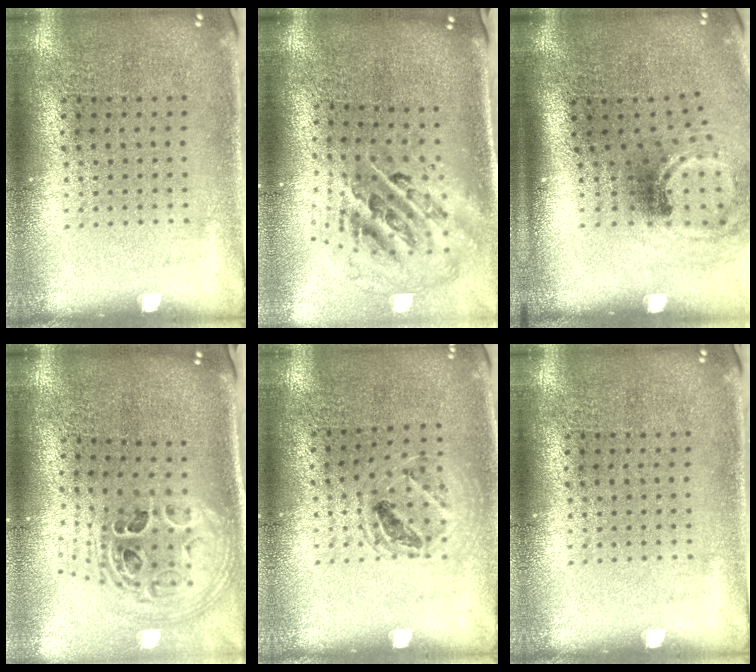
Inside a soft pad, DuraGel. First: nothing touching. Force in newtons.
{"total": 2.8, "press": 1.9, "slide": 2.1}
{"total": 1.9, "press": 1.2, "slide": 1.5}
{"total": 1.9, "press": 1.6, "slide": 1.1}
{"total": 1.0, "press": 1.0, "slide": 0.2}
{"total": 0.0}